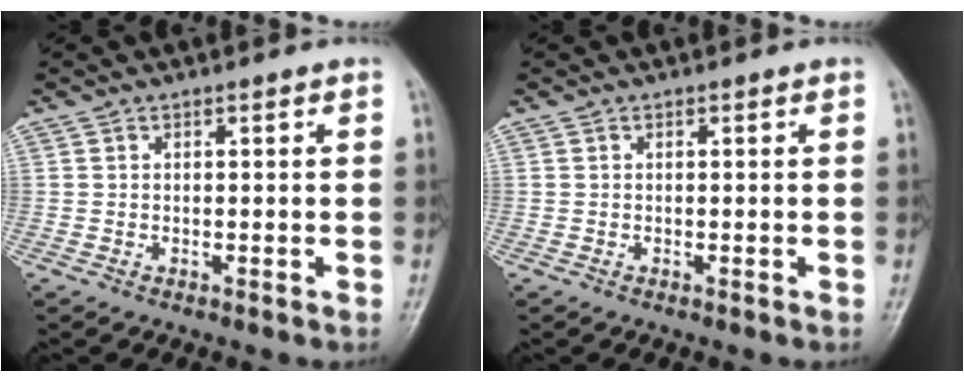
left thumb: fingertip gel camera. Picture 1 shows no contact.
{"total": 0.0}